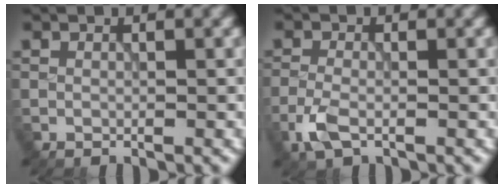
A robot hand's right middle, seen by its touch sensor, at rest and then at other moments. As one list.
[{"total": 2.9, "force": [-1.5, 1.3, 2.1], "torque": [-0.054, -0.004, -0.038]}]